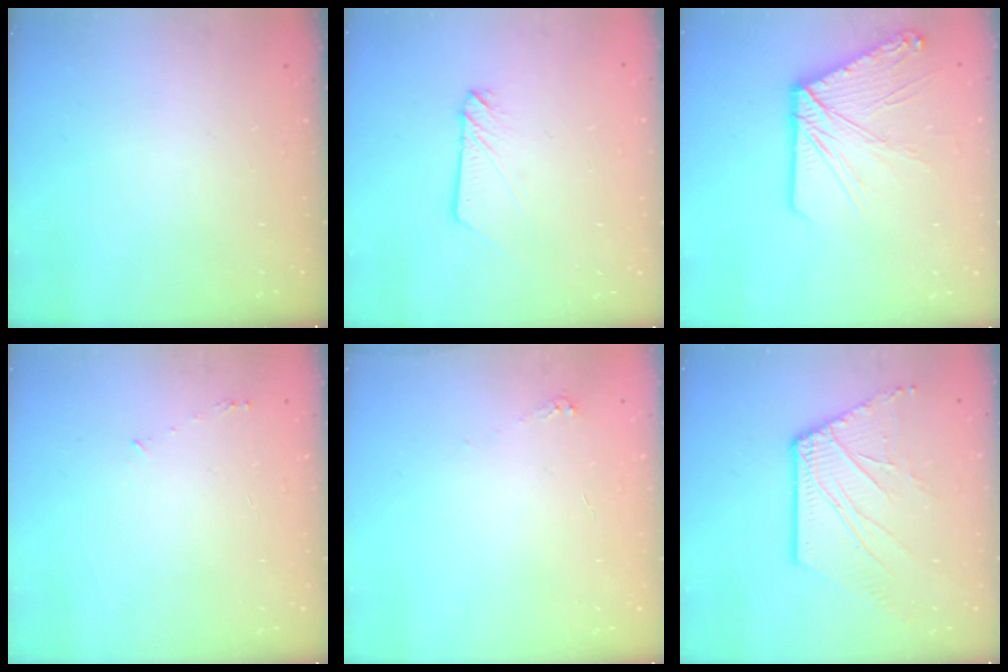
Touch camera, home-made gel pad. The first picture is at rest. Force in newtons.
{"total": 3.0, "press": 3.0, "slide": 0.2}
{"total": 14.4, "press": 14.3, "slide": 2.1}
{"total": 3.2, "press": 3.2, "slide": 0.2}
{"total": 2.5, "press": 2.5, "slide": 0.3}
{"total": 10.5, "press": 10.4, "slide": 1.5}